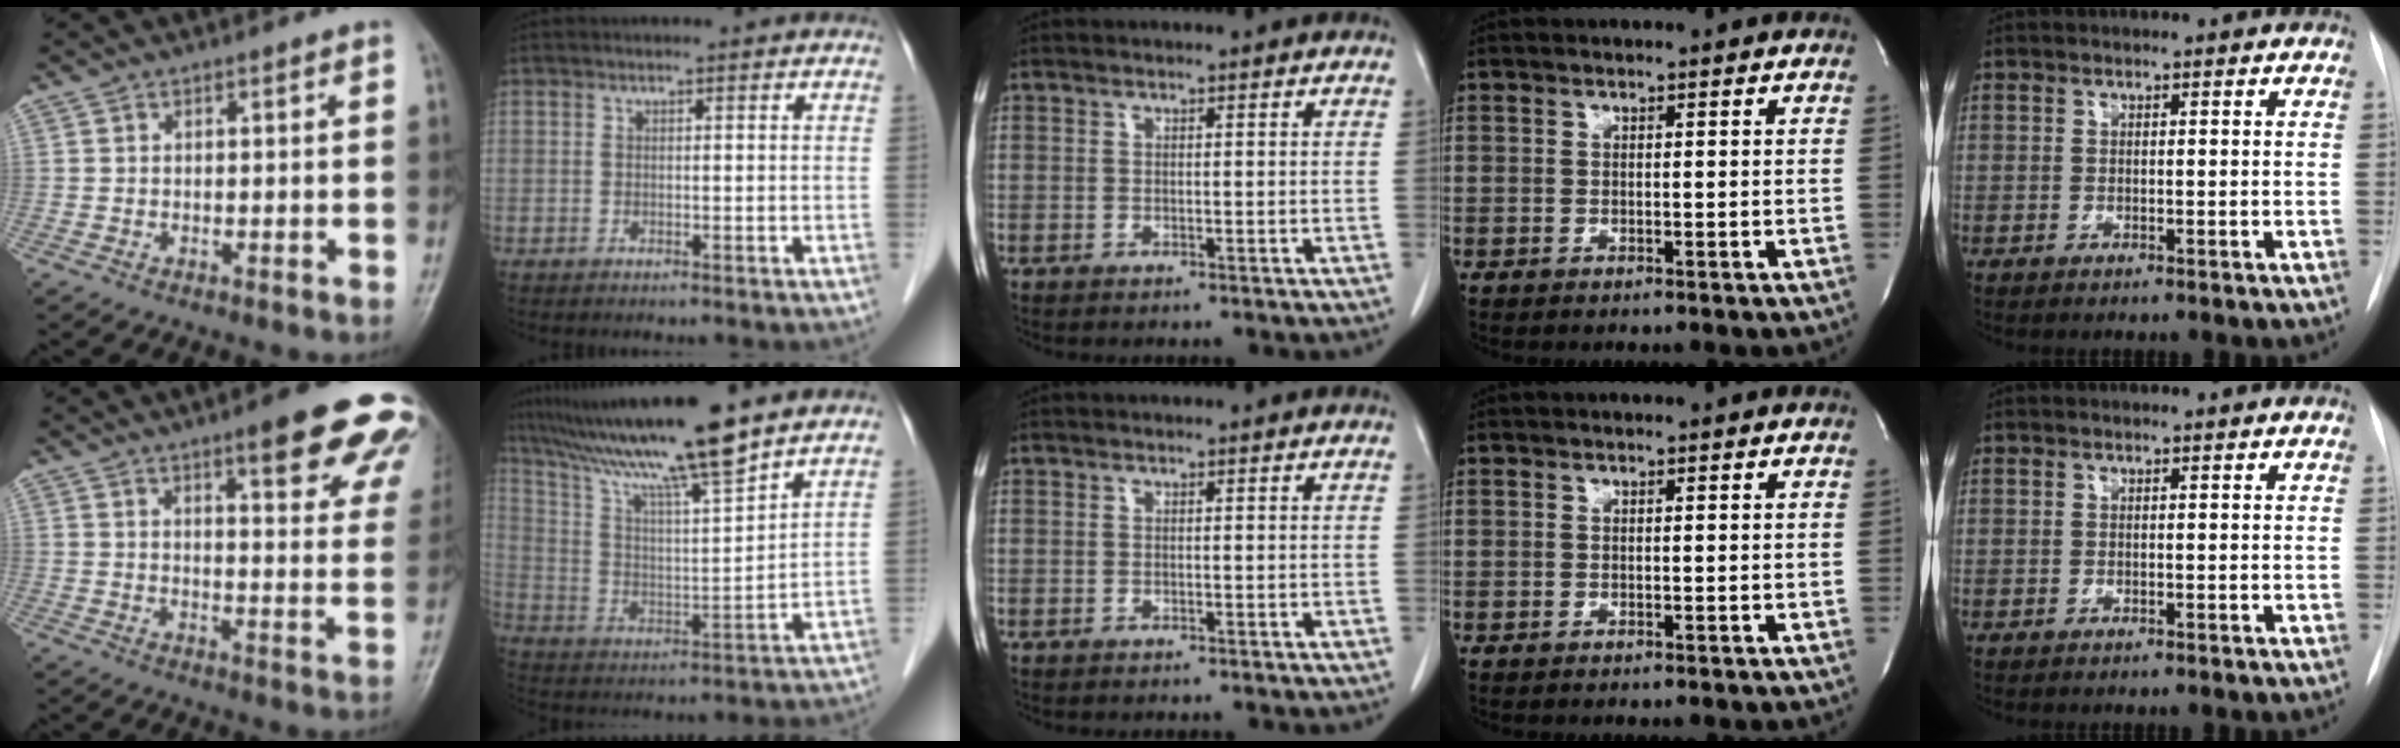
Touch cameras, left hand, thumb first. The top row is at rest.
{"thumb": {"total": 18.2, "force": [11.9, 4.1, 13.2], "torque": [-0.130, -0.046, 0.140]}, "index": {"total": 15.4, "force": [12.6, -1.0, 8.7], "torque": [-0.157, 0.004, 0.225]}}